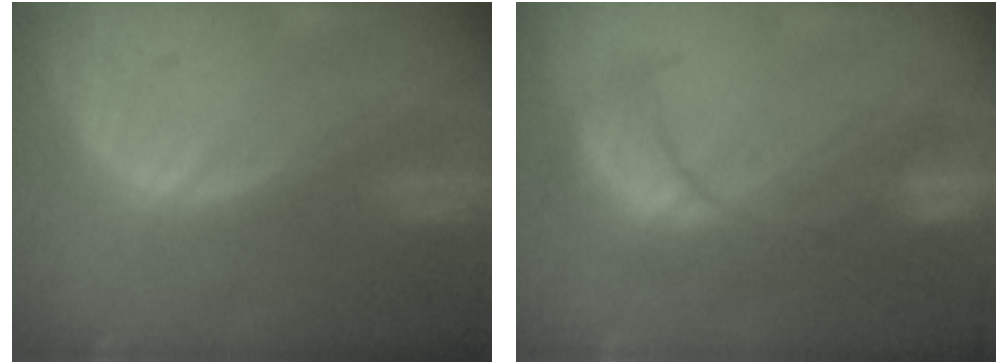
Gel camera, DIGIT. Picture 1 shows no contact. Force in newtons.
{"total": 8.1, "press": 8.0, "slide": 0.8}